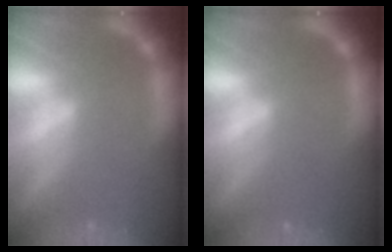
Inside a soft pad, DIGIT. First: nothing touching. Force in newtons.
{"total": 1.4}